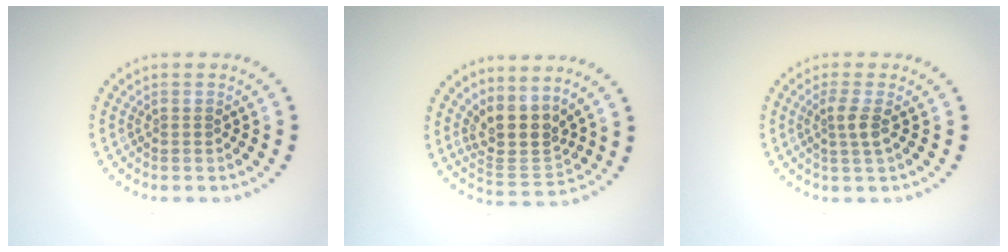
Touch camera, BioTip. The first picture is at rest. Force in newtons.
{"total": 3.8, "press": 2.9, "slide": 2.5}
{"total": 1.8, "press": 1.3, "slide": 1.2}